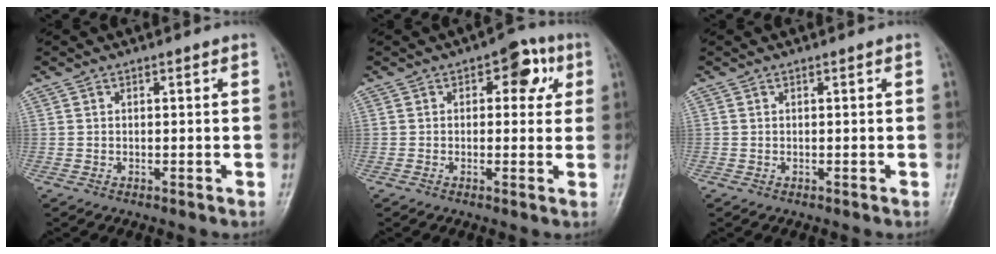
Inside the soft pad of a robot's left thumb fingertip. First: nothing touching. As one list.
[{"total": 6.5, "force": [2.0, 3.7, 4.9], "torque": [-0.026, 0.006, 0.015]}, {"total": 0.0}]